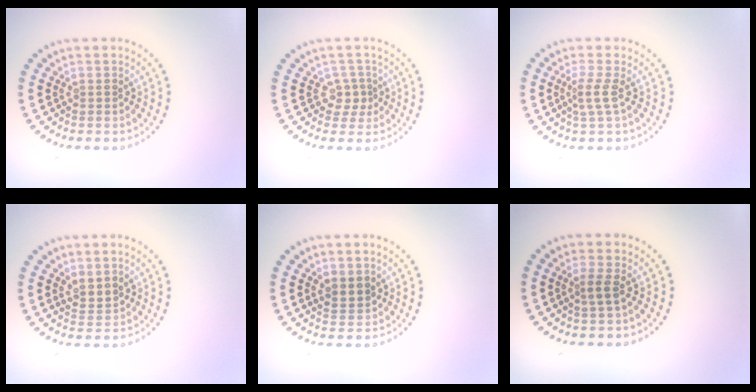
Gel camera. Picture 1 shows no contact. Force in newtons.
{"total": 1.8, "press": 1.3, "slide": 1.2}
{"total": 1.8, "press": 1.2, "slide": 1.3}
{"total": 1.8, "press": 1.4, "slide": 1.2}
{"total": 1.6, "press": 1.4, "slide": 0.8}
{"total": 1.4, "press": 1.1, "slide": 0.8}